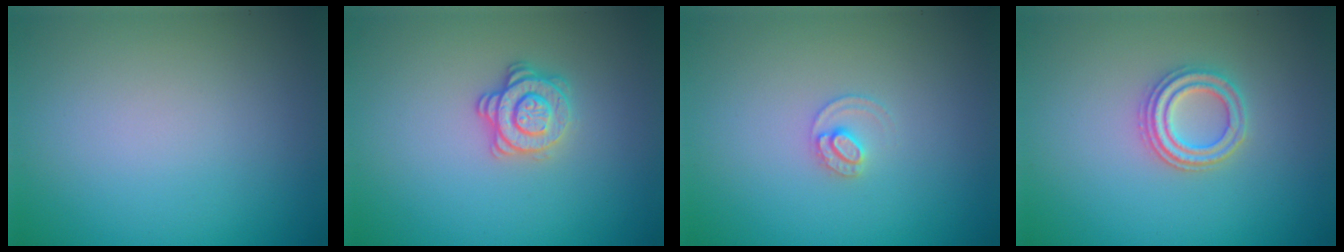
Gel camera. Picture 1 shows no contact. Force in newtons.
{"total": 2.8, "press": 2.5, "slide": 1.2}
{"total": 1.5, "press": 1.5, "slide": 0.2}
{"total": 2.7, "press": 2.6, "slide": 1.0}